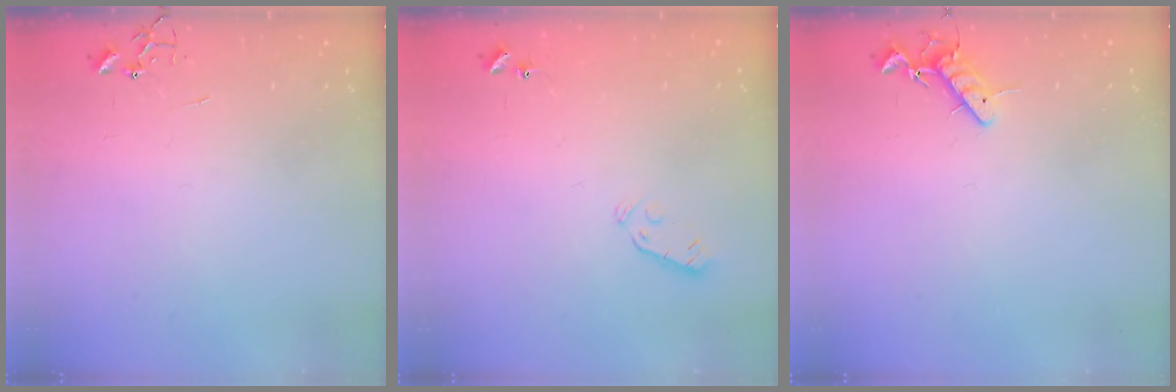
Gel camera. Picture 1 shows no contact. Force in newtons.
{"total": 3.1, "press": 3.0, "slide": 0.9}
{"total": 8.6, "press": 8.5, "slide": 1.3}